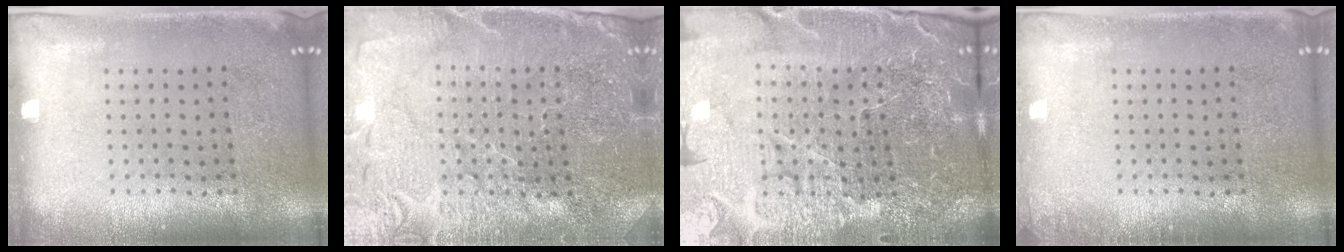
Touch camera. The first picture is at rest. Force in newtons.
{"total": 4.0, "press": 3.8, "slide": 1.3}
{"total": 5.9, "press": 5.4, "slide": 2.3}
{"total": 0.7, "press": 0.6, "slide": 0.2}